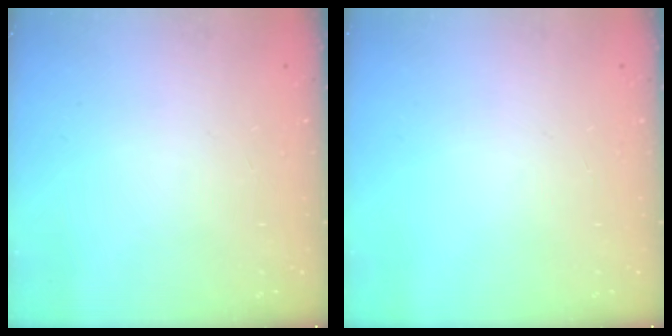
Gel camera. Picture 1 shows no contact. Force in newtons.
{"total": 0.0}